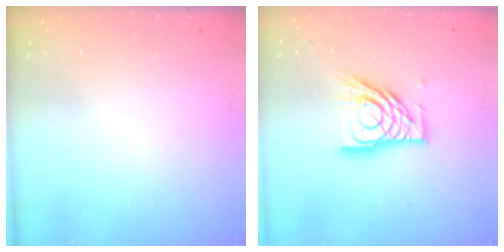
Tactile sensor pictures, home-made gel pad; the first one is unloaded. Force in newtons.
{"total": 14.2, "press": 14.1, "slide": 1.6}